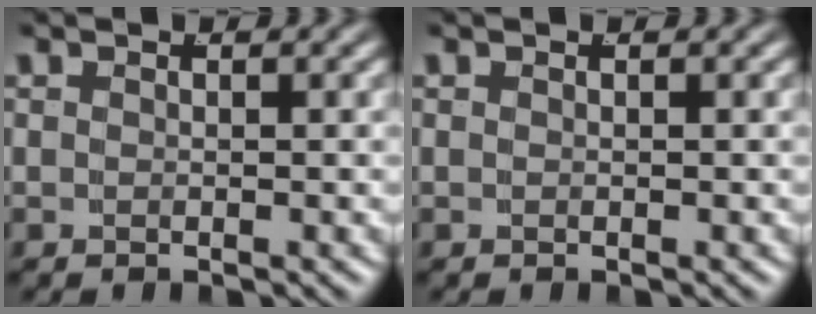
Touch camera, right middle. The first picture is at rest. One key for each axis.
{"total": 0.0}